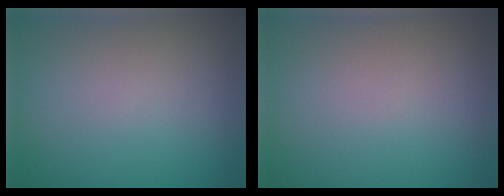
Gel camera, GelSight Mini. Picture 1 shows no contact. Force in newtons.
{"total": 0.0}